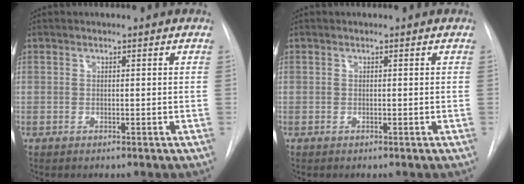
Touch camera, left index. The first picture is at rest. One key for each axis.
{"total": 0.0}